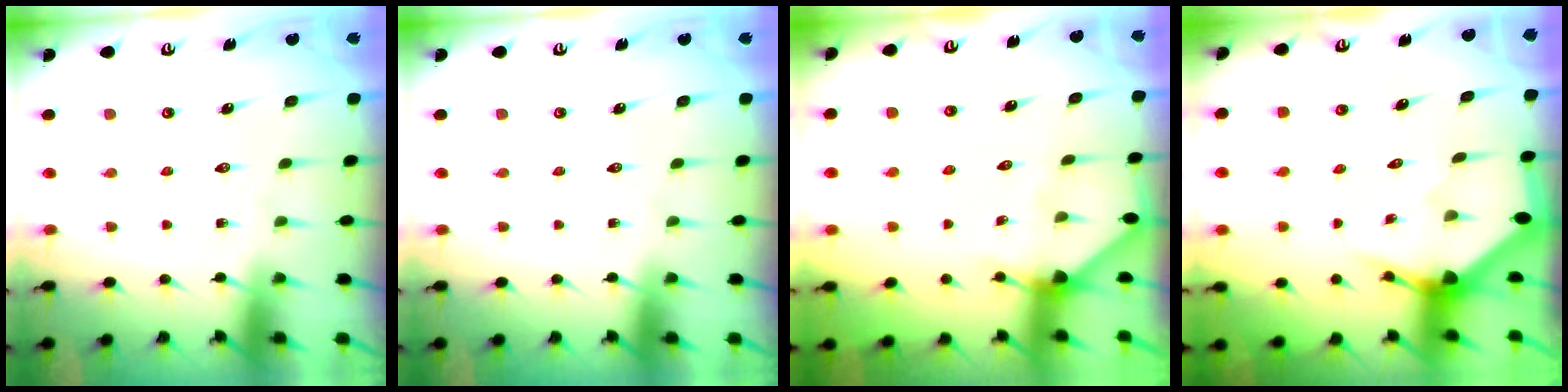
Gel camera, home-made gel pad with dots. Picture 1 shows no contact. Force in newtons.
{"total": 0.0}
{"total": 3.4, "press": 3.4, "slide": 0.3}
{"total": 3.5, "press": 3.5, "slide": 0.2}